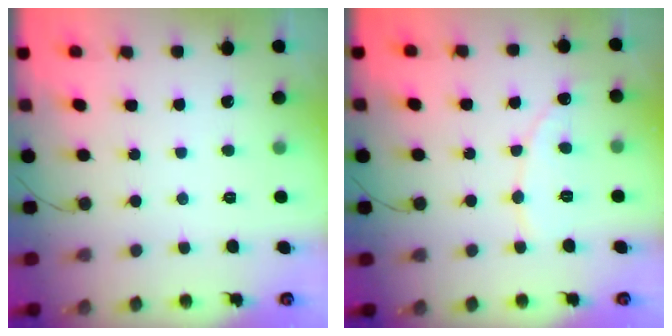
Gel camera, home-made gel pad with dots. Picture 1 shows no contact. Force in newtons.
{"total": 7.5, "press": 7.4, "slide": 0.6}